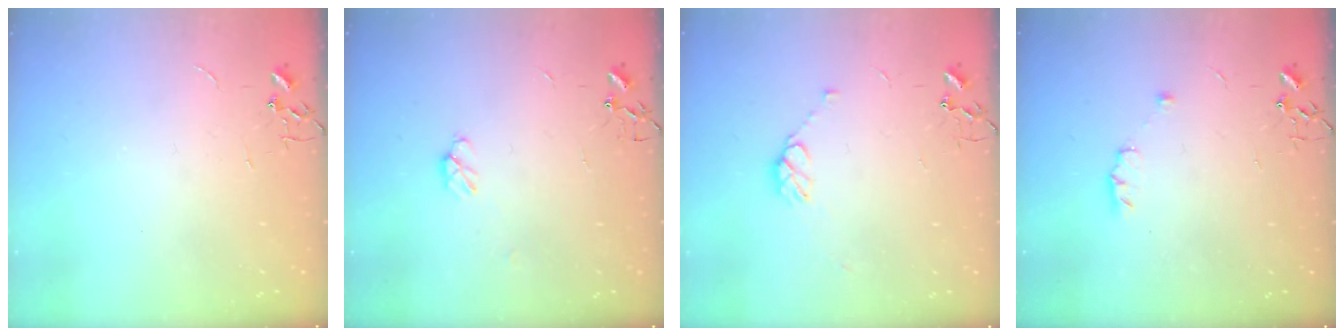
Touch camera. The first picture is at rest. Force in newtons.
{"total": 4.4, "press": 4.4, "slide": 0.6}
{"total": 7.5, "press": 7.4, "slide": 1.0}
{"total": 4.9, "press": 4.8, "slide": 0.8}